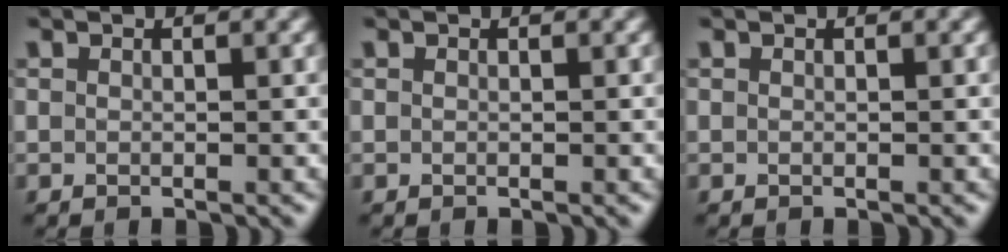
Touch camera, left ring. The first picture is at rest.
{"total": 0.0}
{"total": 0.0}